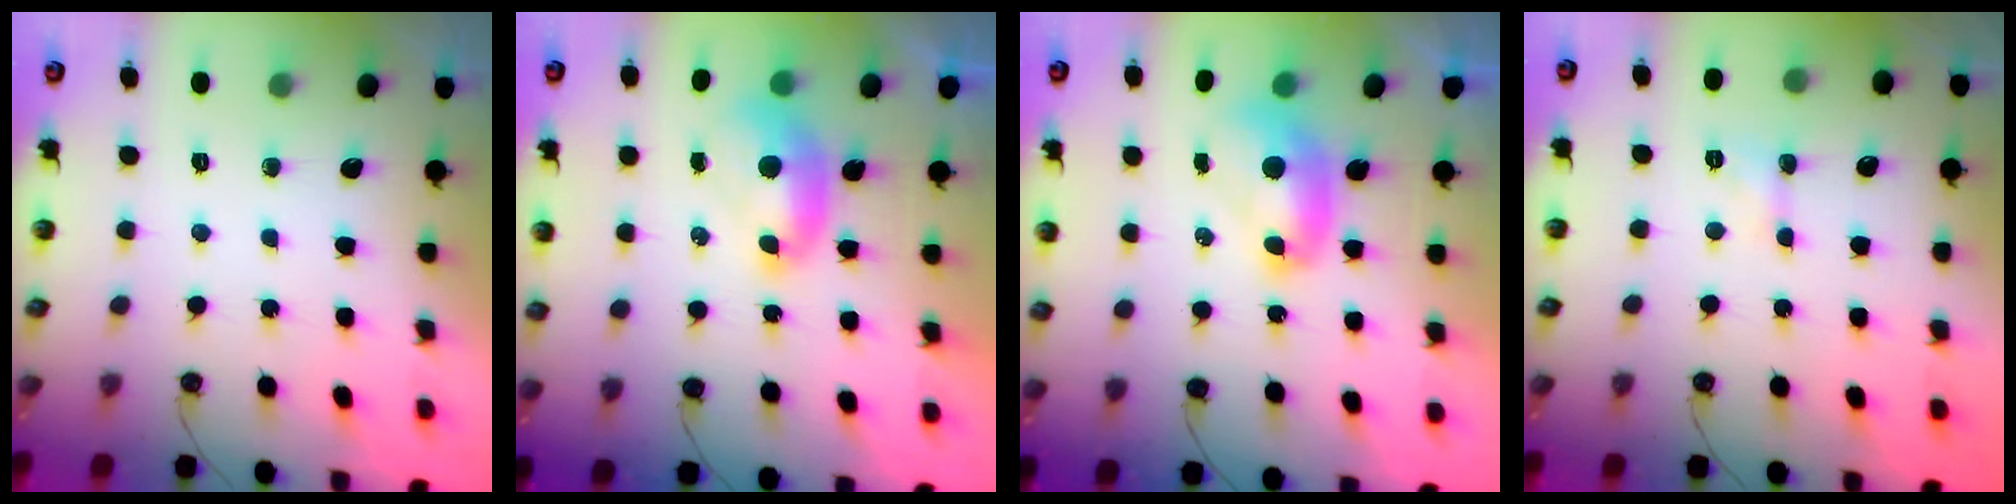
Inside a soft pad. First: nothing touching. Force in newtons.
{"total": 1.7, "press": 1.6, "slide": 0.6}
{"total": 2.0, "press": 2.0, "slide": 0.0}
{"total": 2.4, "press": 2.4, "slide": 0.6}